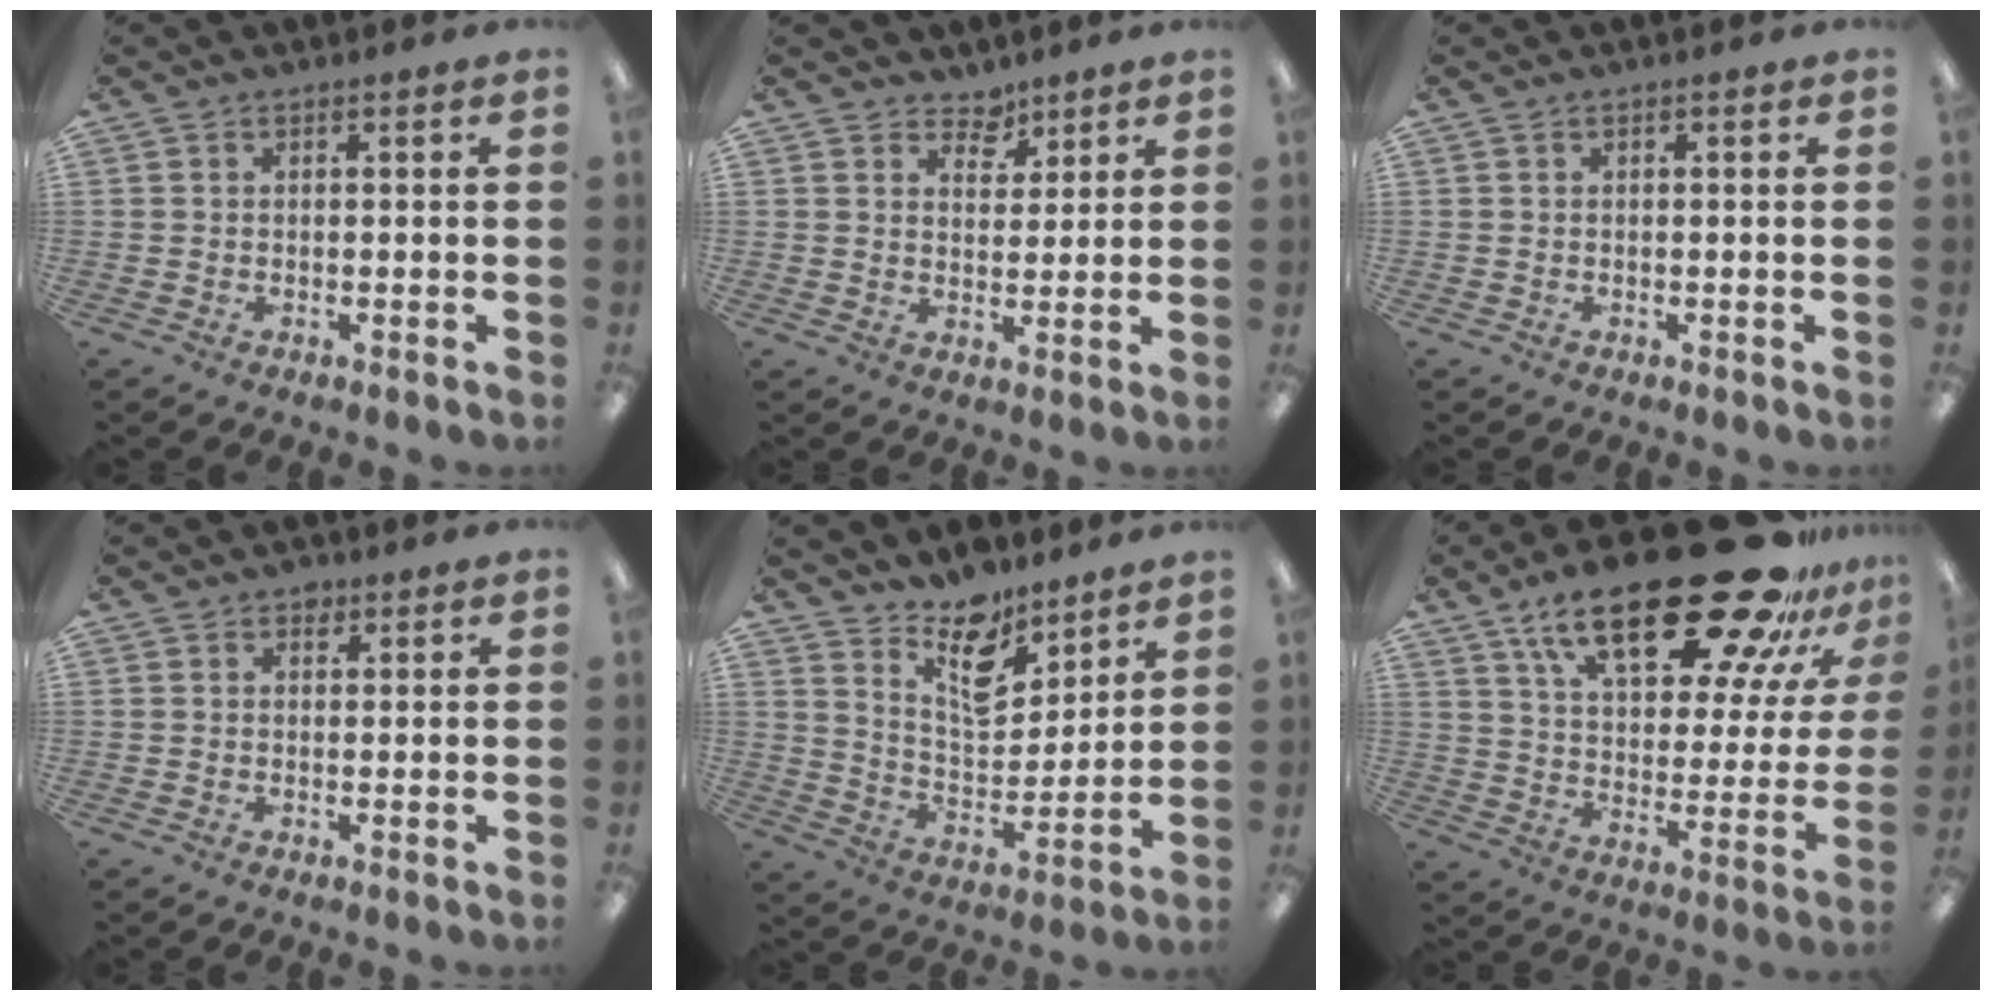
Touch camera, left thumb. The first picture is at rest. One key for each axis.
{"total": 4.5, "fx": 3.7, "fy": 2.5, "fz": 0.6, "tx": 0.000, "ty": -0.025, "tz": 0.065}
{"total": 0.0}
{"total": 1.8, "fx": 1.0, "fy": 1.2, "fz": 0.8, "tx": 0.001, "ty": -0.004, "tz": 0.015}
{"total": 11.9, "fx": 9.9, "fy": 4.8, "fz": 4.4, "tx": -0.064, "ty": -0.076, "tz": 0.183}
{"total": 30.9, "fx": 21.0, "fy": 11.1, "fz": 19.8, "tx": -0.297, "ty": -0.133, "tz": 0.338}